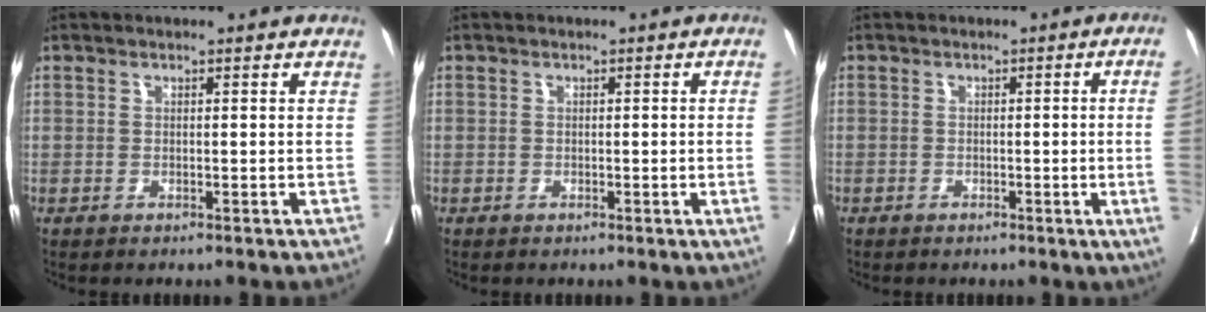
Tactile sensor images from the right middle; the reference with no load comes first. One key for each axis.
{"total": 1.6, "fx": -0.2, "fy": -0.3, "fz": 1.5, "tx": -0.023, "ty": -0.001, "tz": 0.000}
{"total": 5.4, "fx": -0.9, "fy": -1.8, "fz": 5.0, "tx": -0.051, "ty": -0.012, "tz": -0.014}